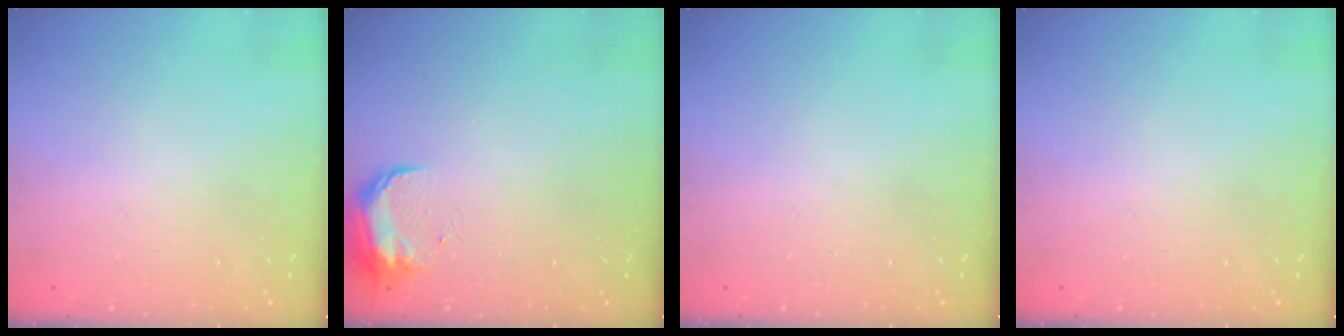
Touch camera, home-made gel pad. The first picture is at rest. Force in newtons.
{"total": 8.7, "press": 8.7, "slide": 0.6}
{"total": 13.4, "press": 3.0, "slide": 13.1}
{"total": 0.0}